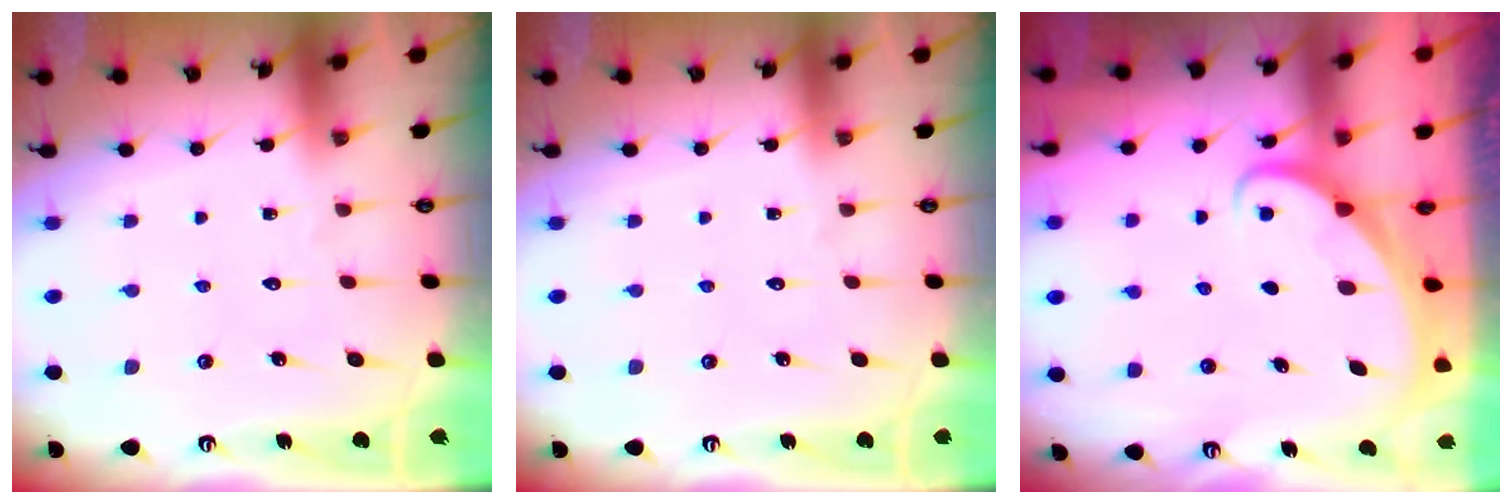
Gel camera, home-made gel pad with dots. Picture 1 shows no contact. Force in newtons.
{"total": 0.0}
{"total": 1.8, "press": 1.8, "slide": 0.1}